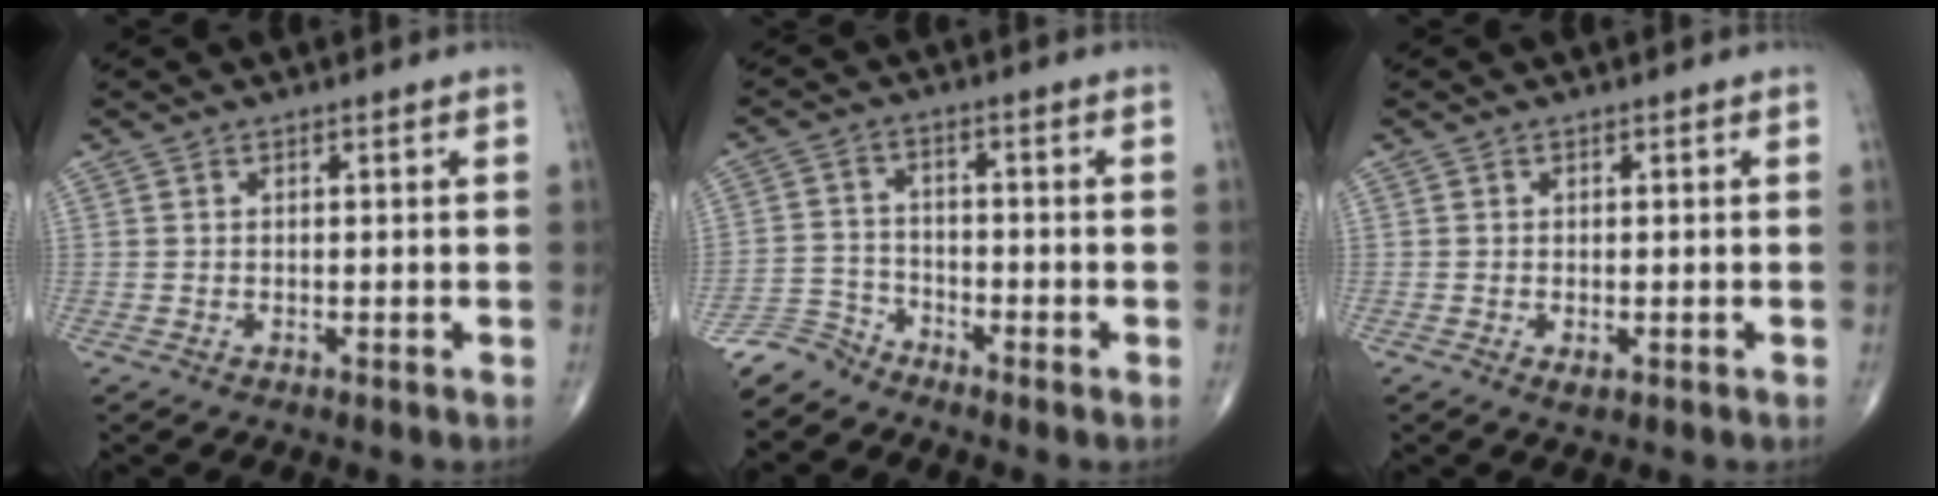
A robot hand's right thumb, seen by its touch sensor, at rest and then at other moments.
{"total": 4.7, "force": [-4.5, 1.1, -0.7], "torque": [0.018, 0.022, -0.098]}
{"total": 1.2, "force": [-0.4, 0.6, 1.0], "torque": [-0.016, -0.003, -0.005]}